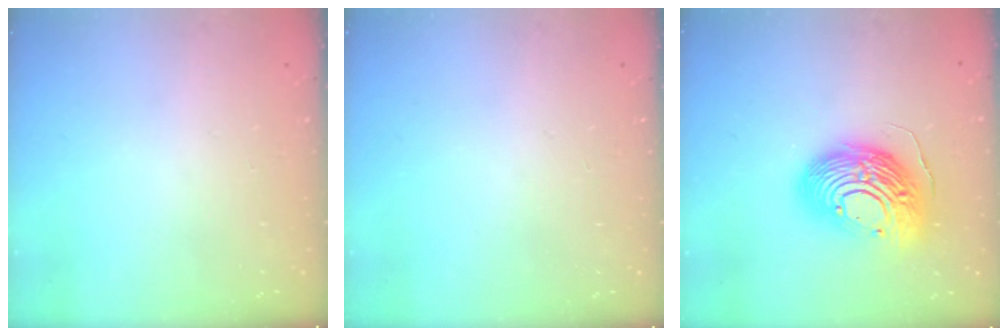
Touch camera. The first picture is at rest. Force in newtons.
{"total": 0.0}
{"total": 18.8, "press": 18.6, "slide": 2.8}